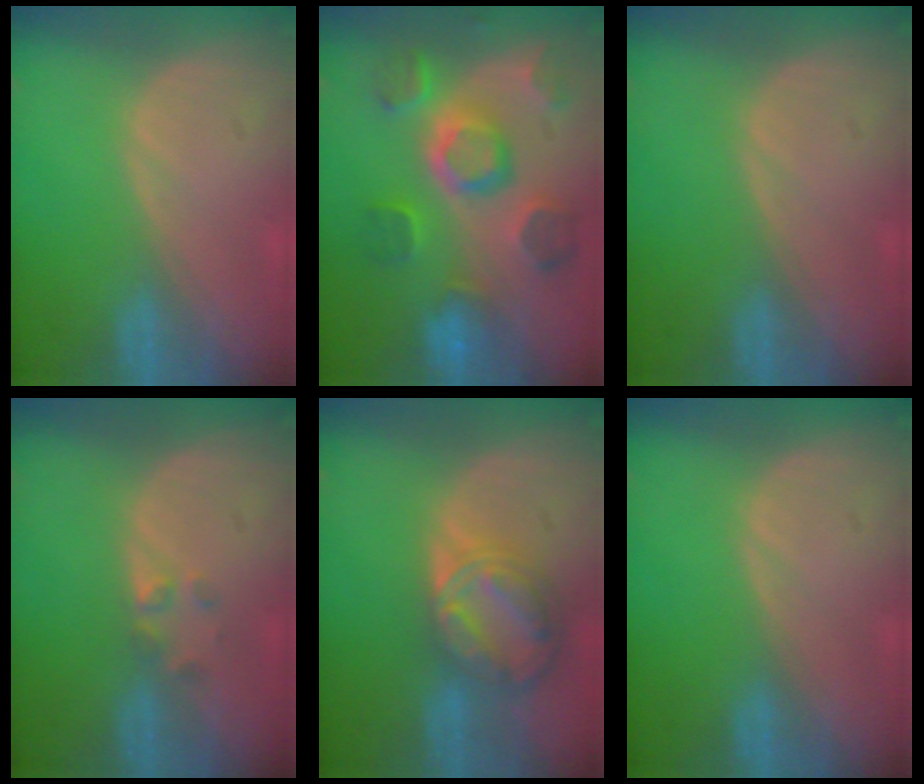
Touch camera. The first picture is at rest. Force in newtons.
{"total": 11.4, "press": 10.1, "slide": 5.3}
{"total": 0.0}
{"total": 1.9, "press": 1.7, "slide": 0.8}
{"total": 8.7, "press": 7.4, "slide": 4.6}
{"total": 0.0}